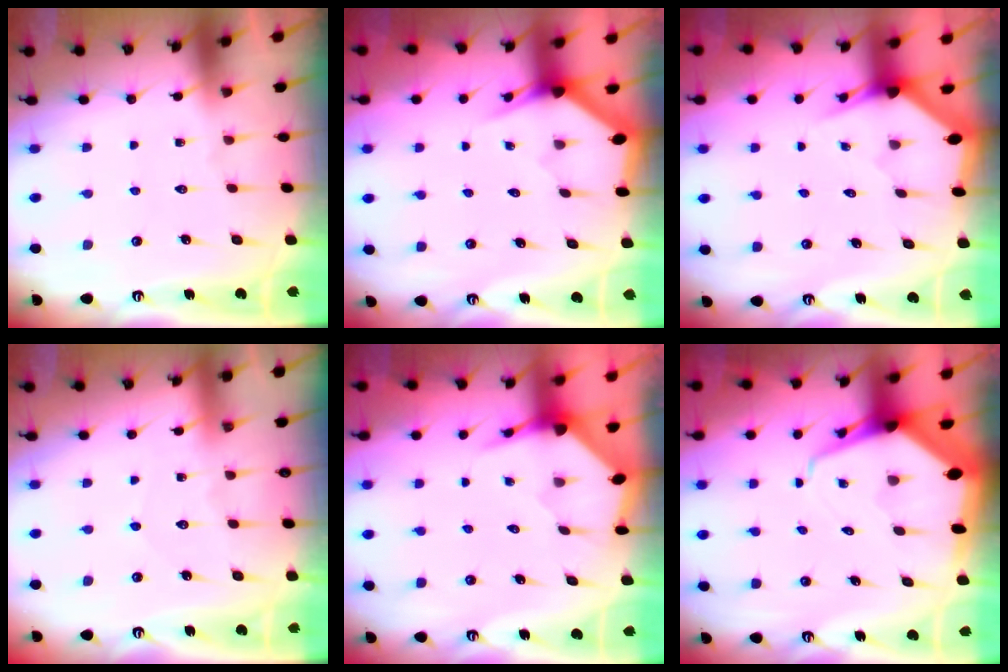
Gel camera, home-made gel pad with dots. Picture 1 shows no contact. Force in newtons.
{"total": 2.9, "press": 2.9, "slide": 0.1}
{"total": 2.8, "press": 2.8, "slide": 0.1}
{"total": 3.9, "press": 3.9, "slide": 0.5}
{"total": 3.7, "press": 3.6, "slide": 0.4}
{"total": 7.9, "press": 7.9, "slide": 1.0}